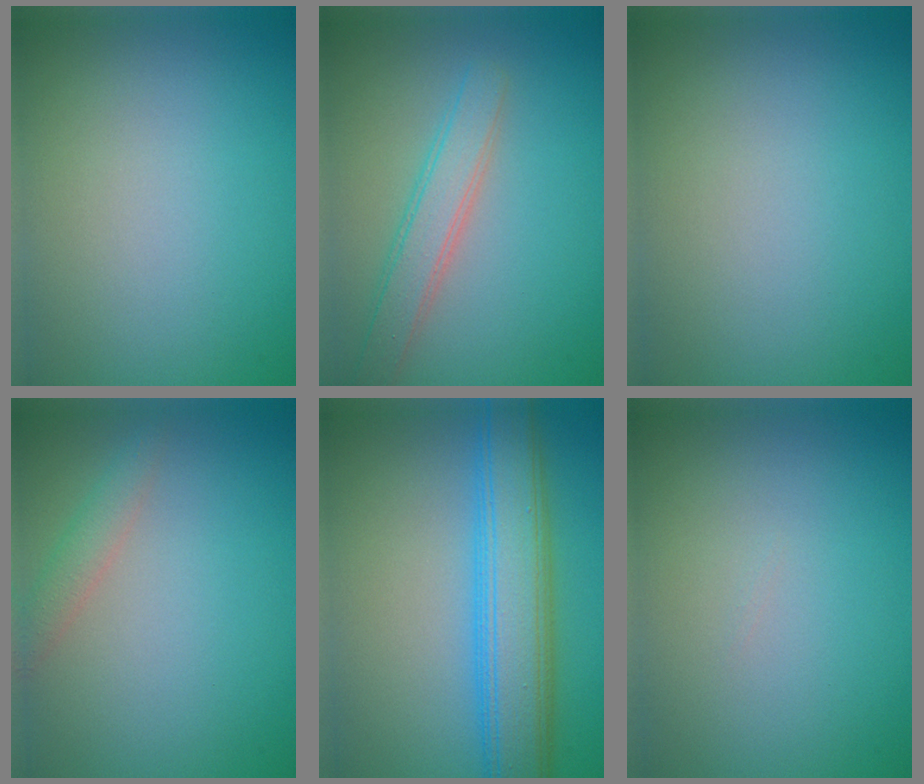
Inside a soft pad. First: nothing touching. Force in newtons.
{"total": 3.3, "press": 3.3, "slide": 0.2}
{"total": 0.0}
{"total": 1.8, "press": 1.8, "slide": 0.1}
{"total": 8.1, "press": 8.1, "slide": 0.1}
{"total": 0.0}